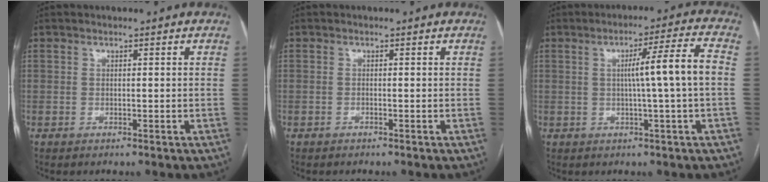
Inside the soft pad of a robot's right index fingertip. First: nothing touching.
{"total": 0.0}
{"total": 8.3, "force": [0.2, -1.3, 8.2], "torque": [-0.127, 0.009, 0.006]}